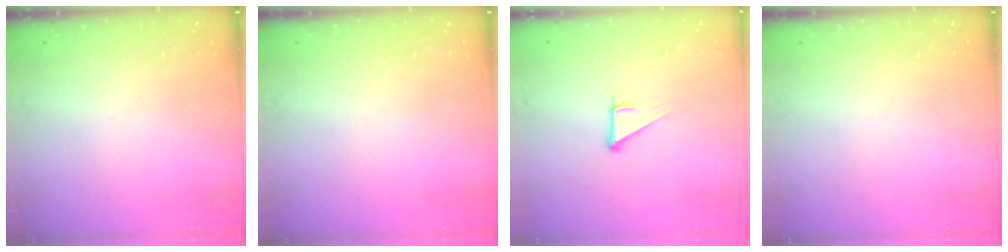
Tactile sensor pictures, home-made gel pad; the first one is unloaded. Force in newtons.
{"total": 0.0}
{"total": 2.8, "press": 2.8, "slide": 0.0}
{"total": 0.0}